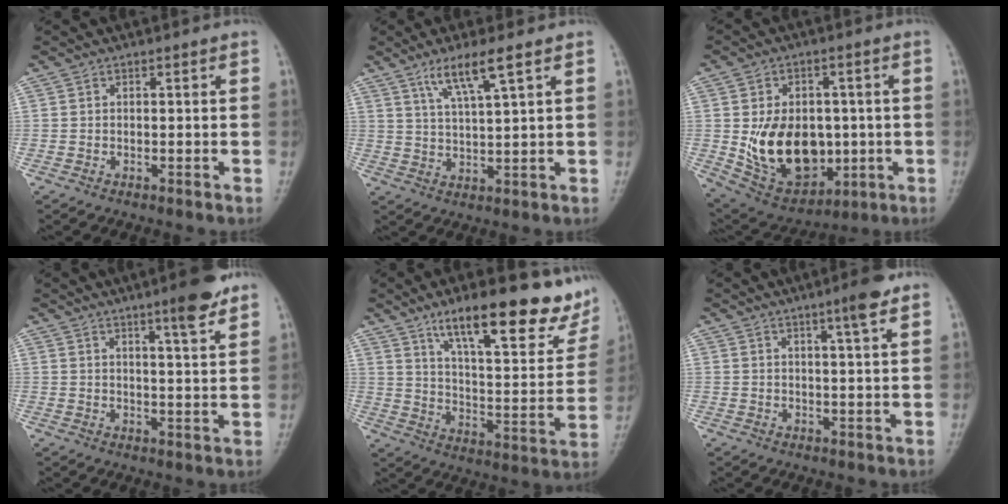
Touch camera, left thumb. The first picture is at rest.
{"total": 7.2, "force": [4.2, 0.5, 5.9], "torque": [-0.119, -0.020, 0.085]}
{"total": 16.7, "force": [-1.3, 11.8, 11.7], "torque": [-0.149, -0.006, 0.009]}
{"total": 7.7, "force": [5.1, 0.6, 5.7], "torque": [-0.075, -0.030, 0.070]}
{"total": 22.3, "force": [14.5, 6.4, 15.7], "torque": [-0.179, -0.060, 0.223]}
{"total": 5.4, "force": [3.2, 0.2, 4.3], "torque": [-0.060, -0.014, 0.047]}